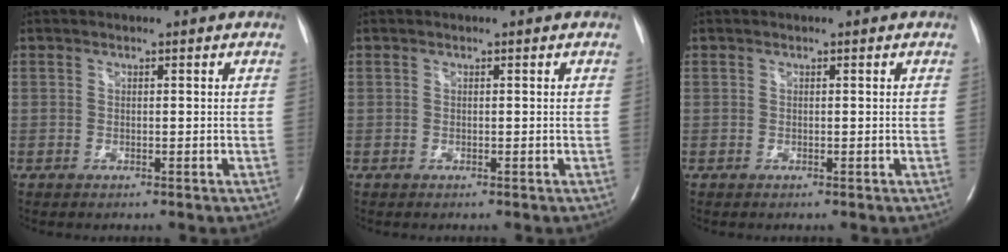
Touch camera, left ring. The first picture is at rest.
{"total": 0.0}
{"total": 0.0}